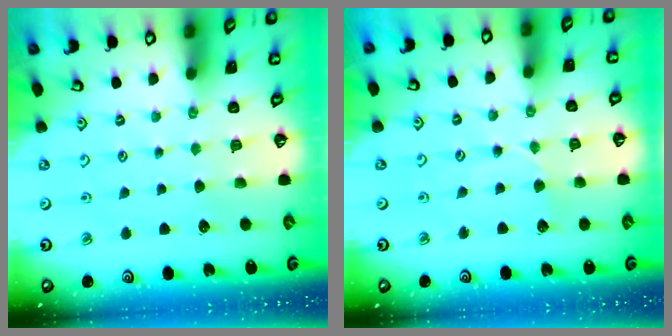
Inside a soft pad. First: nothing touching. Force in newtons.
{"total": 2.2, "press": 2.2, "slide": 0.3}